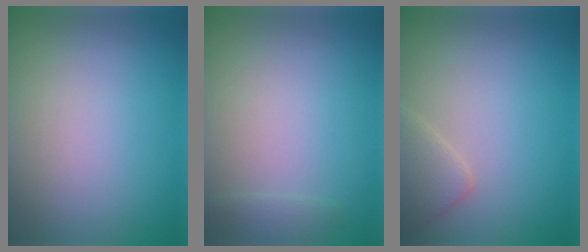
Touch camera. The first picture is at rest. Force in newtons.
{"total": 1.0, "press": 1.0, "slide": 0.1}
{"total": 2.2, "press": 2.2, "slide": 0.2}